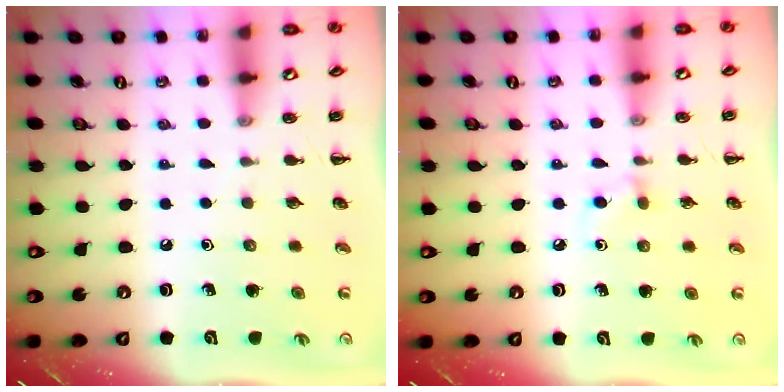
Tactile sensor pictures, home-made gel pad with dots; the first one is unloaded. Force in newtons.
{"total": 4.1, "press": 3.7, "slide": 1.7}